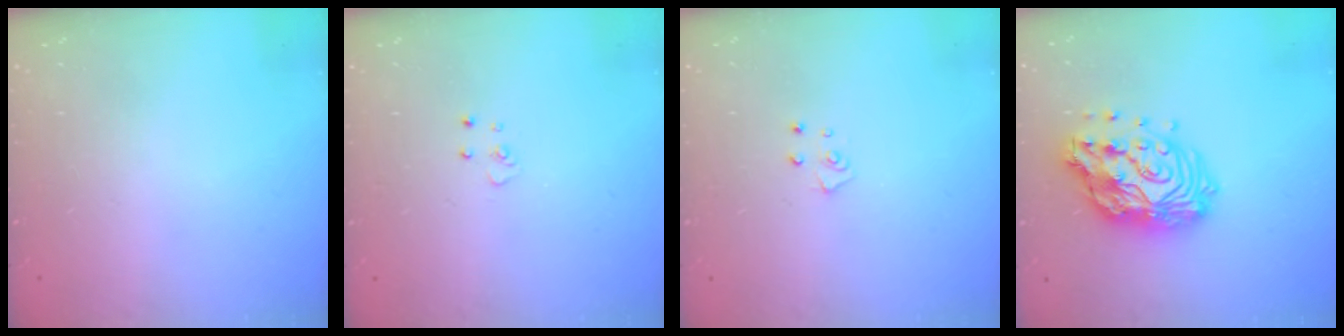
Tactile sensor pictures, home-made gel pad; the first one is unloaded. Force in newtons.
{"total": 3.4, "press": 3.4, "slide": 0.3}
{"total": 4.2, "press": 4.1, "slide": 0.4}
{"total": 16.8, "press": 16.7, "slide": 1.6}